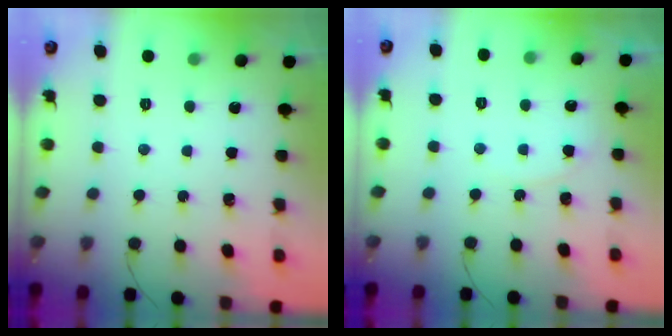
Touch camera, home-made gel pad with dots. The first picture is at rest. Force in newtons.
{"total": 2.8, "press": 2.8, "slide": 0.4}